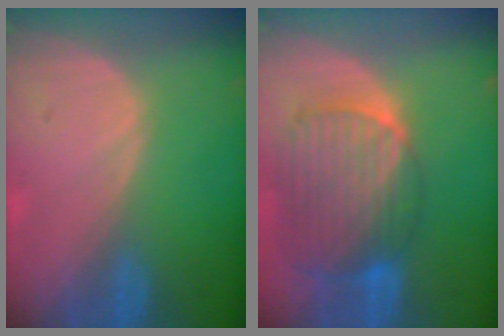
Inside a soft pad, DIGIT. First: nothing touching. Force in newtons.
{"total": 10.7, "press": 9.2, "slide": 5.4}